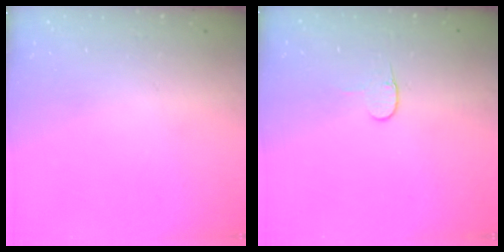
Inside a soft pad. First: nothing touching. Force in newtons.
{"total": 4.9, "press": 4.9, "slide": 0.4}